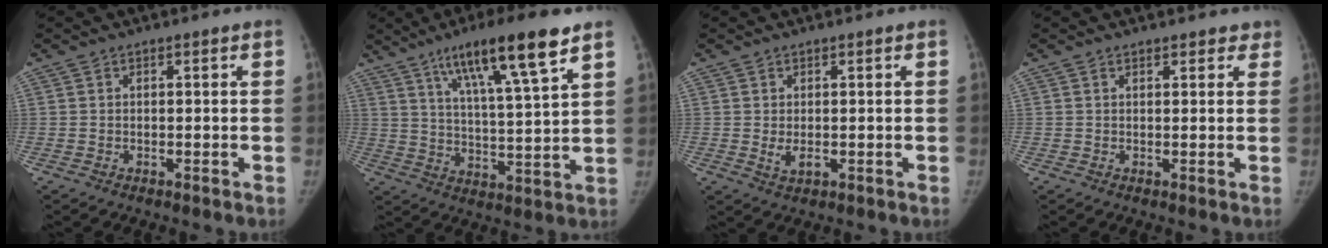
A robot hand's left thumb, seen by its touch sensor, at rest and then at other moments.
{"total": 16.5, "force": [9.8, 2.1, 13.1], "torque": [-0.212, -0.038, 0.167]}
{"total": 2.6, "force": [0.2, 1.5, 2.1], "torque": [-0.034, -0.008, 0.011]}
{"total": 2.9, "force": [2.4, 1.5, 0.7], "torque": [0.024, -0.005, 0.022]}